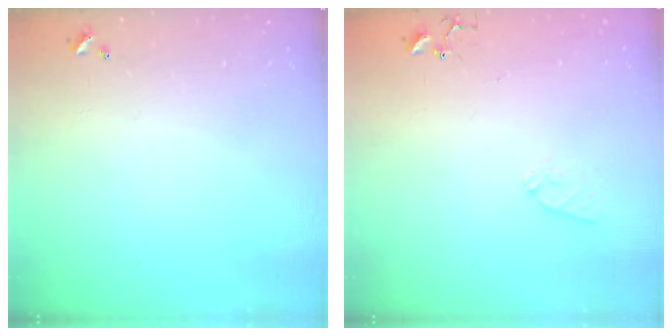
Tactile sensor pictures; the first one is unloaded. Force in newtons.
{"total": 6.4, "press": 6.4, "slide": 0.6}